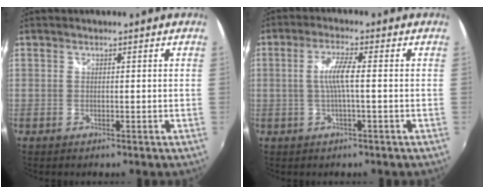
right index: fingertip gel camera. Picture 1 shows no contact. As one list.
[{"total": 4.8, "force": [-0.3, 0.1, 4.8], "torque": [-0.095, 0.001, -0.002]}]